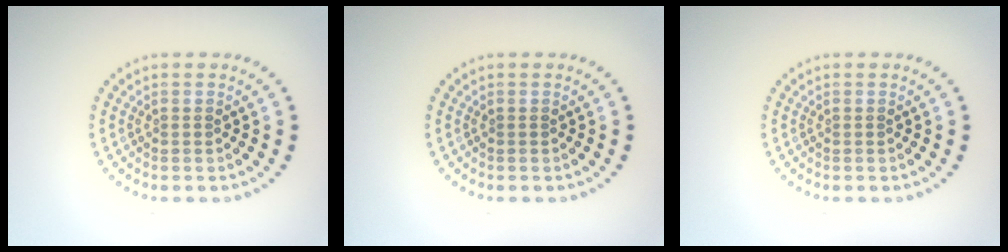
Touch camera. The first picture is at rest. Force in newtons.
{"total": 0.0}
{"total": 0.0}